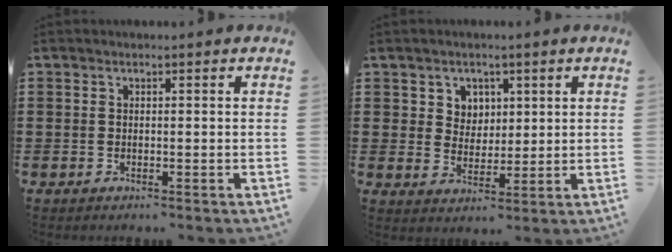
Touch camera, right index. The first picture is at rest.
{"total": 4.0, "force": [1.9, 3.4, 0.4], "torque": [-0.018, 0.009, 0.033]}